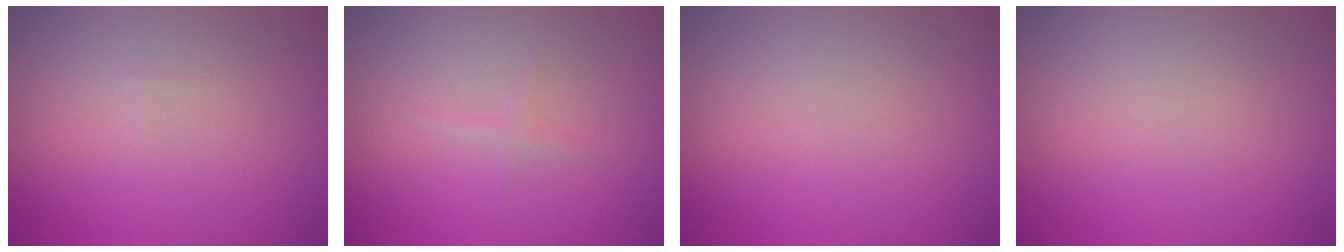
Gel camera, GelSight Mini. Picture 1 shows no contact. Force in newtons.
{"total": 0.8, "press": 0.8, "slide": 0.1}
{"total": 0.0}
{"total": 0.0}